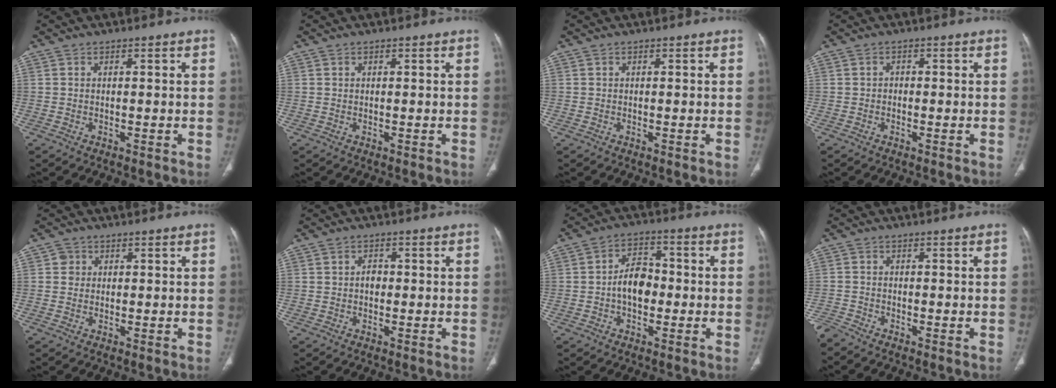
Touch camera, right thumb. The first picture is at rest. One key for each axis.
{"total": 0.0}
{"total": 0.0}
{"total": 0.9, "fx": -0.4, "fy": 0.7, "fz": 0.3, "tx": 0.003, "ty": 0.004, "tz": -0.010}
{"total": 1.8, "fx": 0.4, "fy": 1.8, "fz": 0.2, "tx": 0.007, "ty": 0.002, "tz": 0.002}
{"total": 1.8, "fx": -0.2, "fy": 1.5, "fz": 1.1, "tx": -0.008, "ty": 0.006, "tz": -0.005}
{"total": 7.5, "fx": -1.0, "fy": 5.2, "fz": 5.4, "tx": -0.069, "ty": 0.024, "tz": -0.026}
{"total": 2.4, "fx": -2.4, "fy": -0.1, "fz": 0.2, "tx": -0.020, "ty": -0.011, "tz": -0.055}